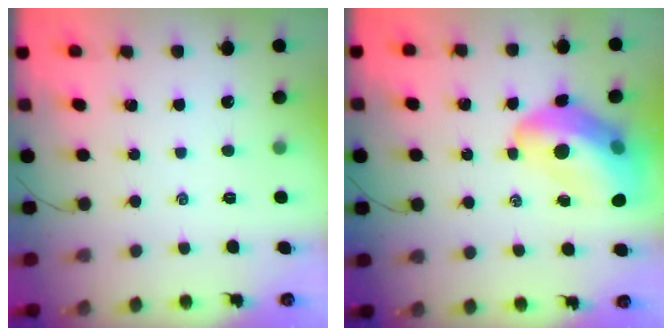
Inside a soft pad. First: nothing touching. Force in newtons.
{"total": 16.8, "press": 16.2, "slide": 4.5}